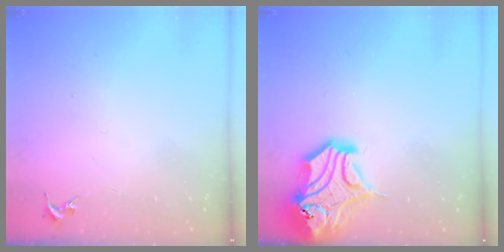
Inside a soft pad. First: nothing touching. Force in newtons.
{"total": 17.2, "press": 17.0, "slide": 2.4}